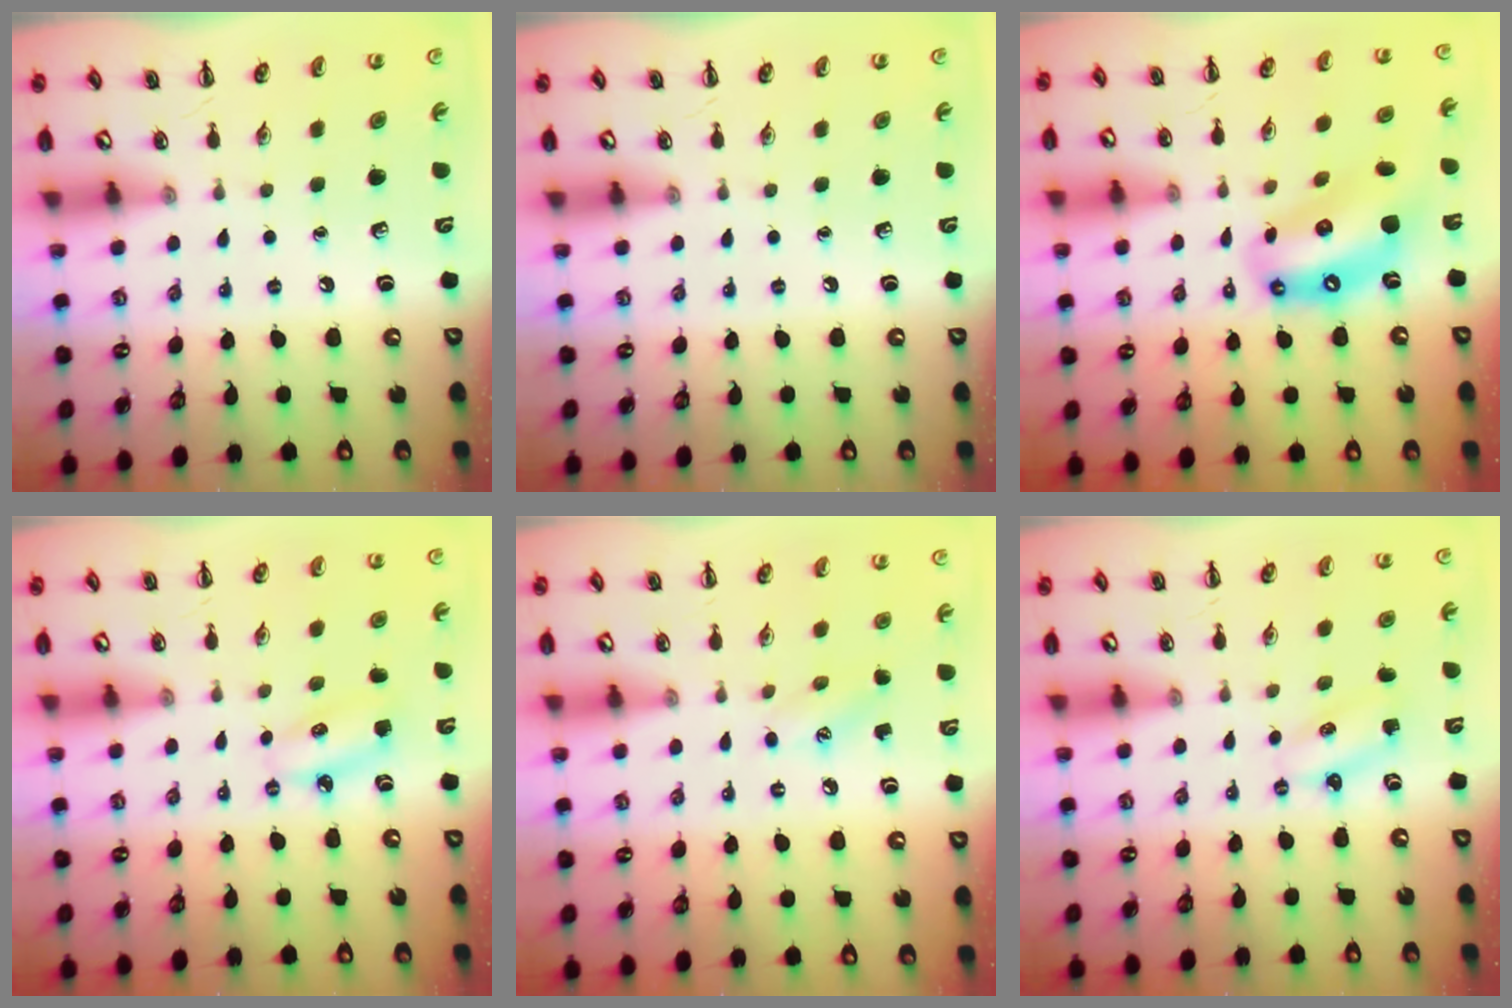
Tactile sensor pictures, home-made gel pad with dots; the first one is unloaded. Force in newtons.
{"total": 0.0}
{"total": 13.6, "press": 13.1, "slide": 3.7}
{"total": 4.8, "press": 4.7, "slide": 1.1}
{"total": 6.7, "press": 6.4, "slide": 1.8}
{"total": 2.4, "press": 2.3, "slide": 0.5}